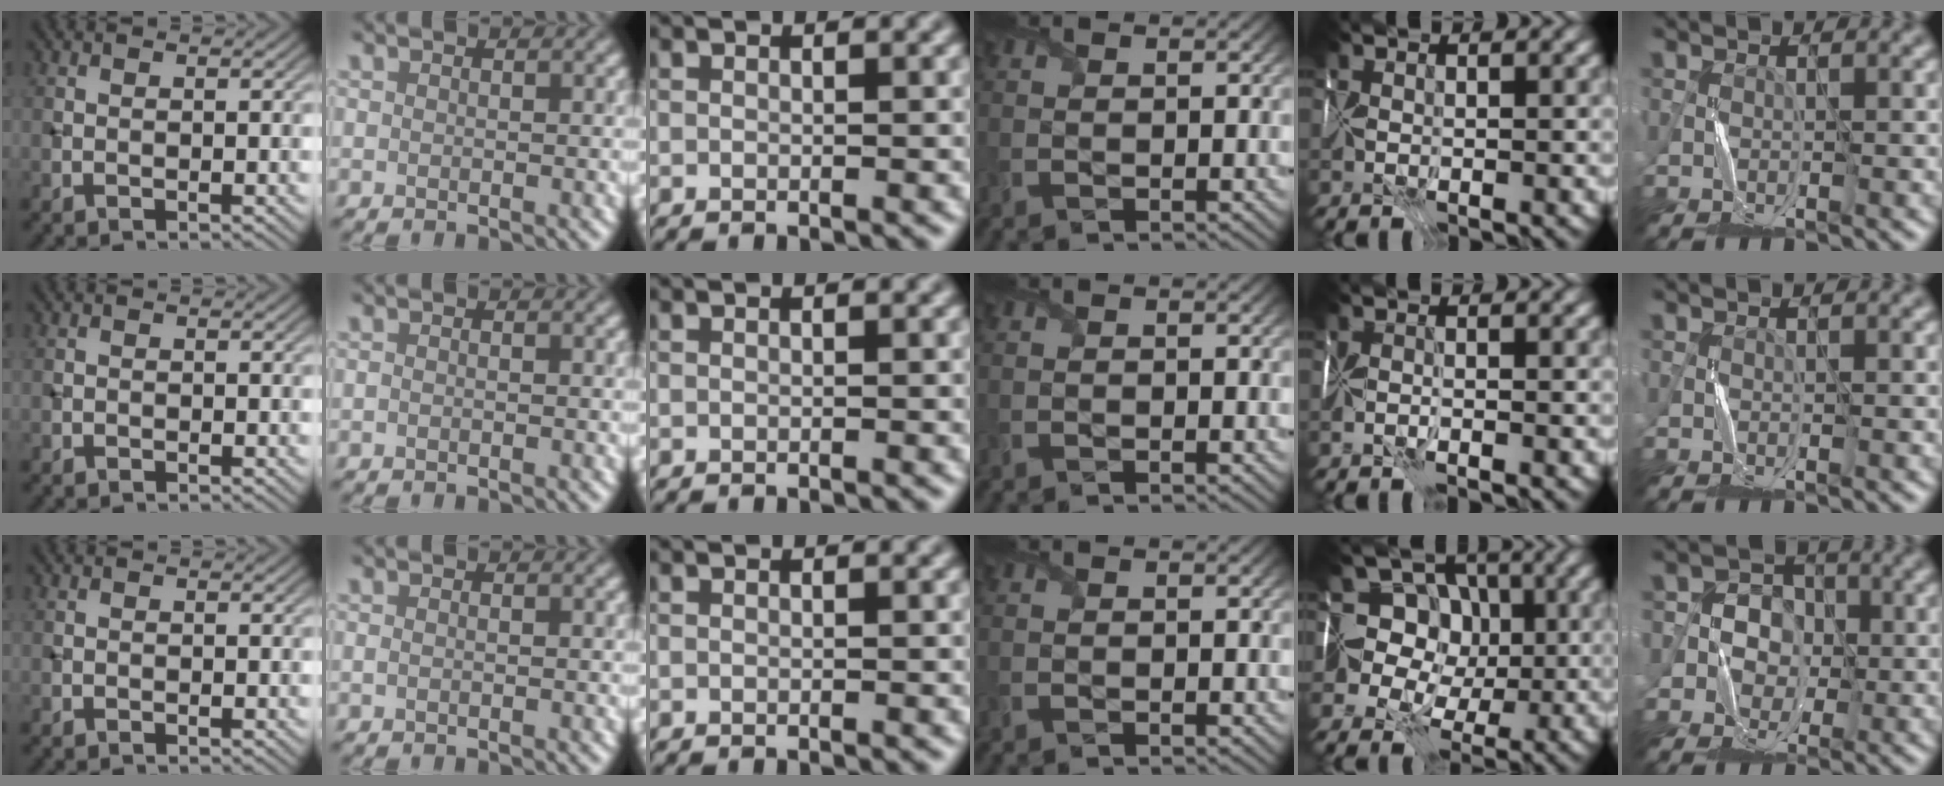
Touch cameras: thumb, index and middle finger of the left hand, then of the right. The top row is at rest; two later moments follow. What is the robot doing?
{"motion": "fold", "object": "map"}